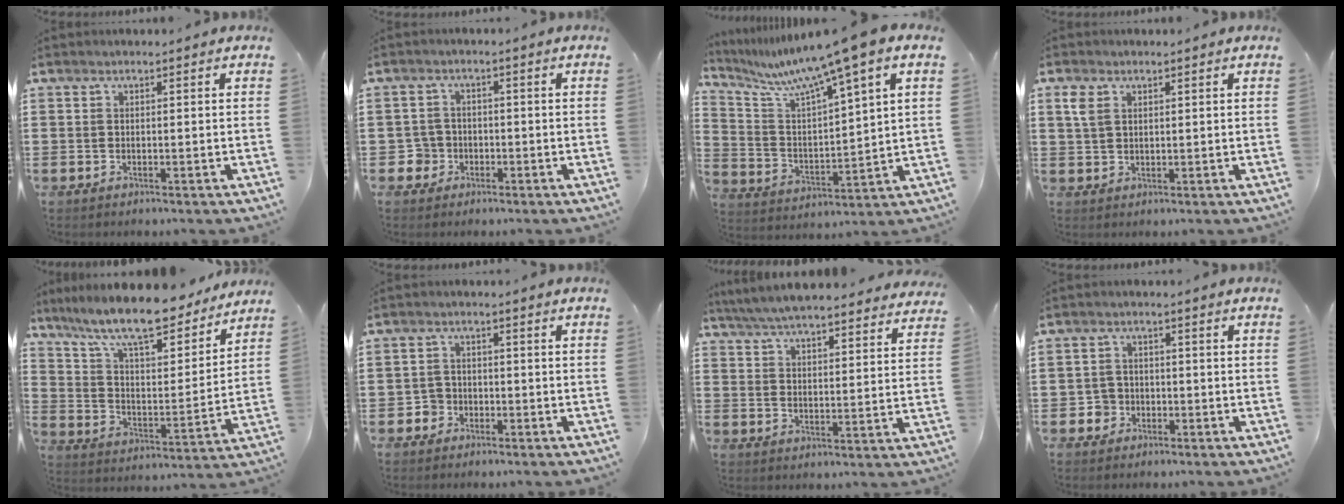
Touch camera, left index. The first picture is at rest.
{"total": 3.2, "force": [-1.3, 2.9, 0.6], "torque": [-0.030, -0.001, -0.031]}
{"total": 8.4, "force": [6.5, -0.9, 5.3], "torque": [-0.131, -0.048, 0.096]}
{"total": 2.7, "force": [1.3, 1.8, 1.6], "torque": [-0.040, 0.007, 0.024]}
{"total": 11.7, "force": [10.2, 1.4, 5.4], "torque": [-0.138, -0.064, 0.176]}
{"total": 2.4, "force": [-1.5, 1.9, 0.3], "torque": [-0.015, 0.004, -0.034]}
{"total": 5.9, "force": [5.8, 0.0, 1.3], "torque": [-0.048, -0.029, 0.103]}
{"total": 2.8, "force": [-1.3, 2.4, 0.6], "torque": [-0.027, 0.000, -0.031]}